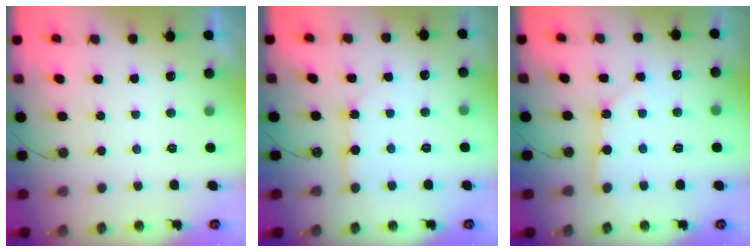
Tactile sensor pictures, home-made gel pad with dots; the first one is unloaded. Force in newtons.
{"total": 5.3, "press": 5.3, "slide": 0.4}
{"total": 2.3, "press": 2.3, "slide": 0.2}